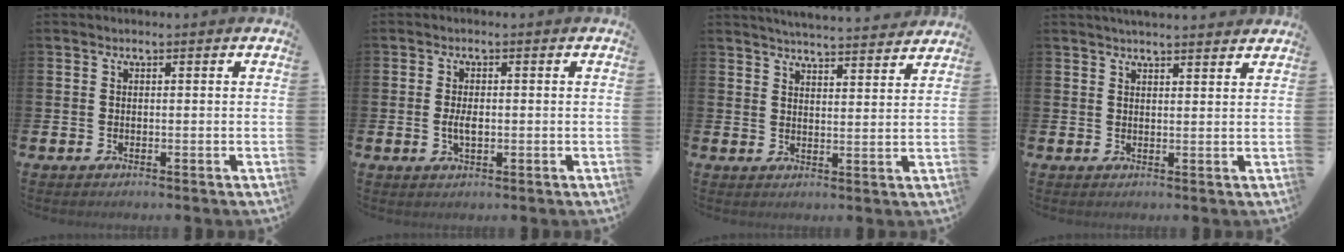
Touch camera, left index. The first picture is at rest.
{"total": 2.4, "force": [-0.1, 1.2, 2.1], "torque": [-0.025, -0.004, -0.006]}
{"total": 5.0, "force": [5.0, -0.2, 0.4], "torque": [-0.012, -0.036, 0.088]}
{"total": 3.0, "force": [2.9, 0.0, 0.4], "torque": [-0.007, -0.014, 0.052]}